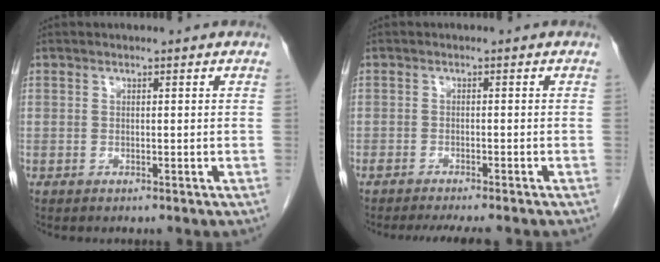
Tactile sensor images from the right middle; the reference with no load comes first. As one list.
[{"total": 7.2, "force": [-6.2, 1.1, 3.5], "torque": [-0.044, -0.006, -0.087]}]